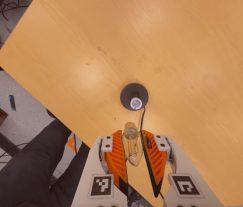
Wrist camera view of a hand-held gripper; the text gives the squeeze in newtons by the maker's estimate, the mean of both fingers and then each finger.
{"total": 11.4, "left": 11.7, "right": 11.2}